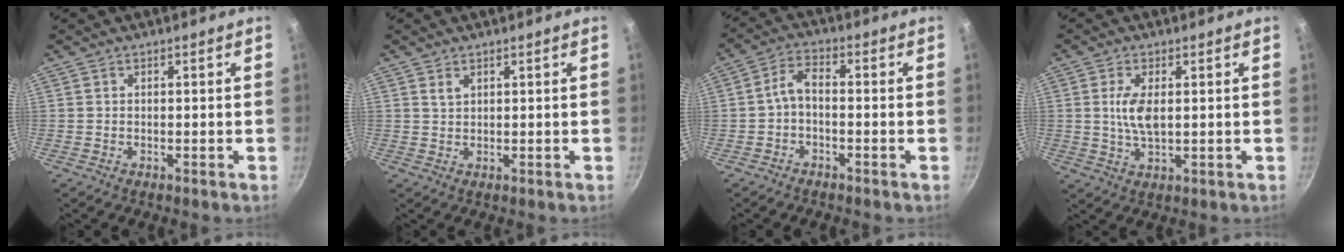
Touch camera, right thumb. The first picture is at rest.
{"total": 1.6, "force": [1.0, 0.9, 0.9], "torque": [-0.016, -0.004, 0.022]}
{"total": 4.1, "force": [-1.4, 2.1, 3.2], "torque": [-0.065, 0.028, -0.031]}
{"total": 5.8, "force": [0.8, 2.6, 5.1], "torque": [-0.105, -0.003, 0.018]}